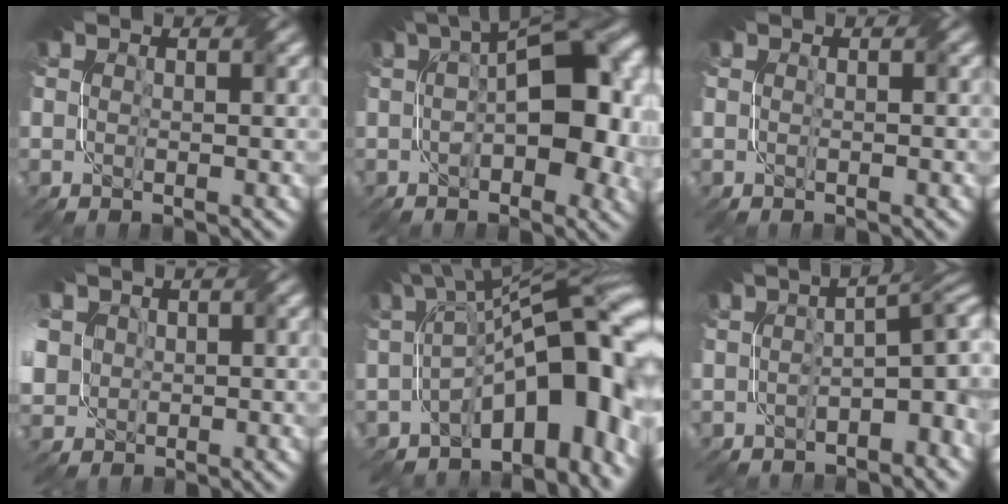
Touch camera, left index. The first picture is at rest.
{"total": 12.1, "force": [0.6, 5.9, 10.6], "torque": [-0.142, 0.012, 0.009]}
{"total": 0.0}
{"total": 7.1, "force": [0.1, 6.4, 3.2], "torque": [-0.099, 0.005, -0.020]}
{"total": 15.2, "force": [-3.5, 8.3, 12.2], "torque": [-0.150, 0.004, -0.046]}
{"total": 5.2, "force": [-1.6, 2.4, 4.3], "torque": [-0.043, 0.005, -0.026]}